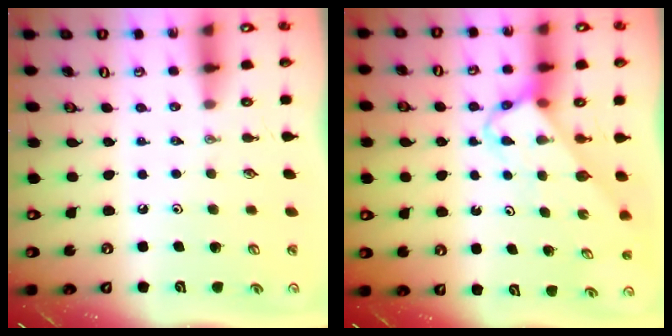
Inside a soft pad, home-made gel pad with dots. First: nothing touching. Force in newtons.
{"total": 3.7, "press": 3.7, "slide": 0.1}